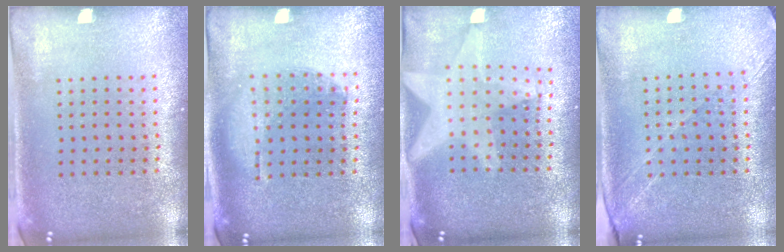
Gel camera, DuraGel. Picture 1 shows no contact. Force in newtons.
{"total": 1.0, "press": 0.9, "slide": 0.4}
{"total": 2.2, "press": 1.7, "slide": 1.3}
{"total": 1.3, "press": 1.2, "slide": 0.6}